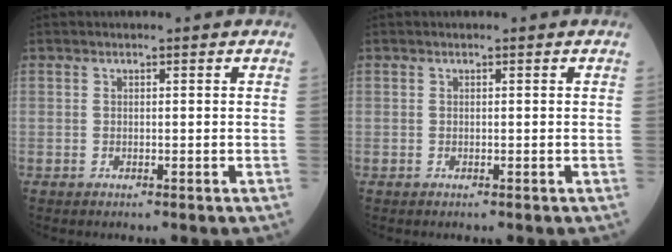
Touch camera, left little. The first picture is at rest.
{"total": 0.0}